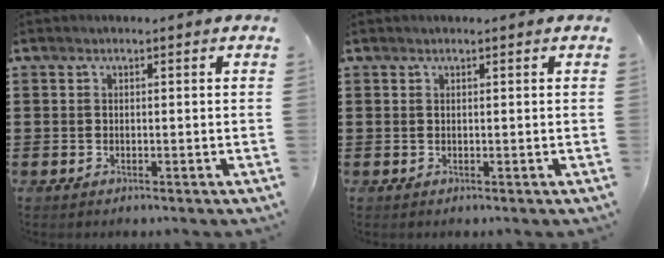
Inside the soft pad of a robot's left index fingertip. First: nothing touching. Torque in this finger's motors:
{"motor_torque": [-0.52, 0.35, -0.05, -0.03]}